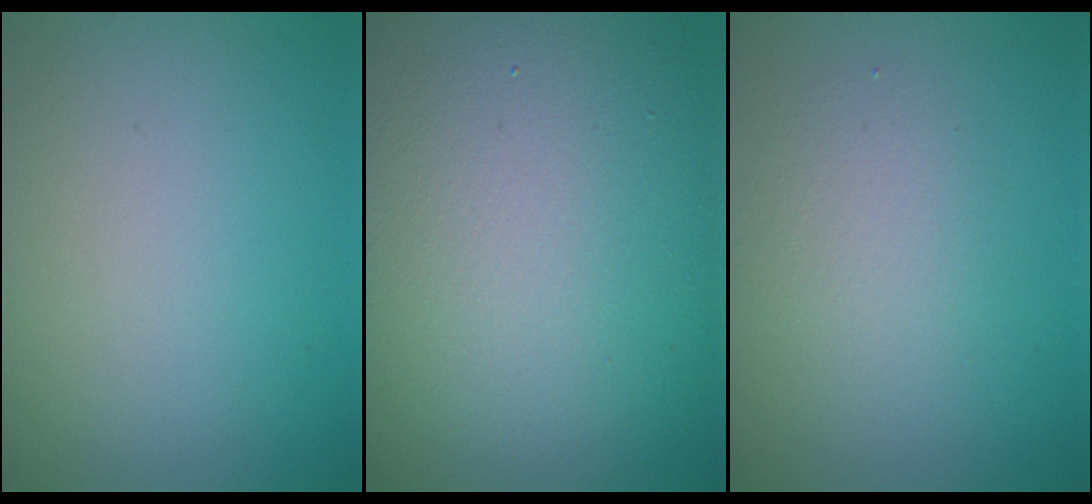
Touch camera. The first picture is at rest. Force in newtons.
{"total": 17.9, "press": 17.8, "slide": 1.3}
{"total": 2.2, "press": 2.2, "slide": 0.1}